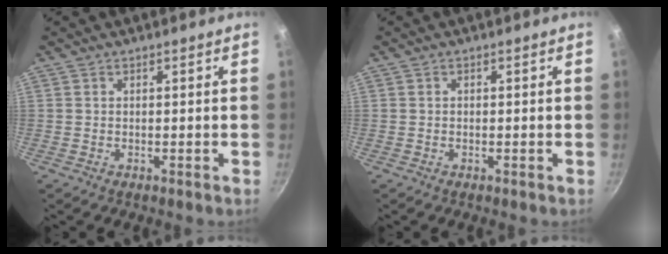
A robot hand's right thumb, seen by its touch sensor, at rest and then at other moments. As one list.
[{"total": 0.5, "force": [0.0, 0.4, 0.3], "torque": [-0.003, 0.004, 0.000]}]